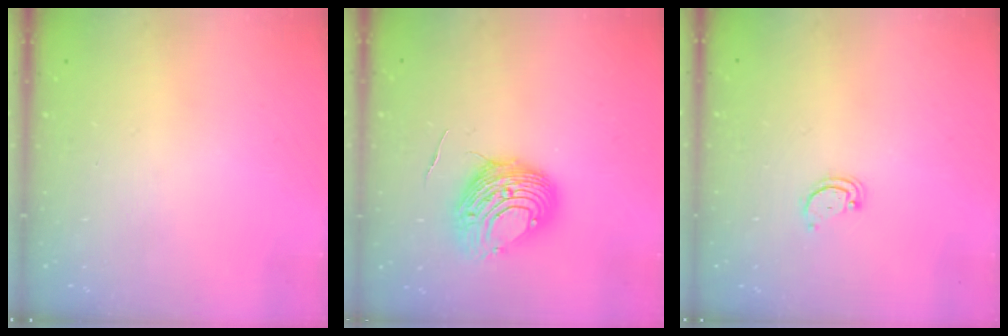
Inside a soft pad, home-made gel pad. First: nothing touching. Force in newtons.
{"total": 11.2, "press": 11.2, "slide": 1.2}
{"total": 2.2, "press": 2.2, "slide": 0.2}